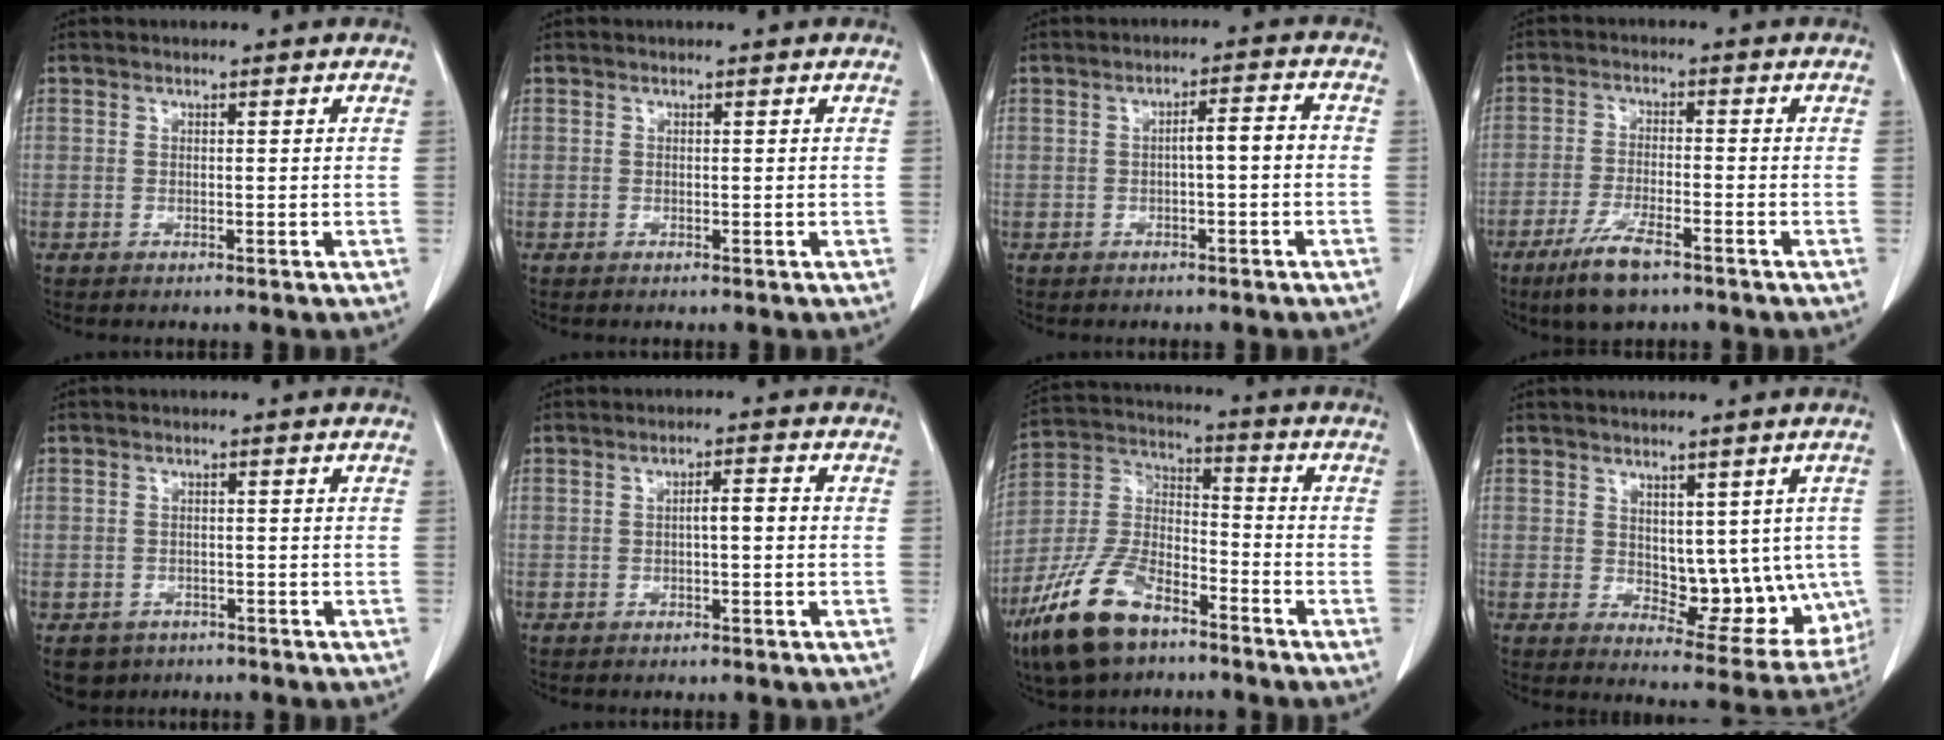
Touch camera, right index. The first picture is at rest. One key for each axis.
{"total": 0.0}
{"total": 3.4, "fx": -0.7, "fy": 0.5, "fz": 3.3, "tx": -0.049, "ty": 0.013, "tz": -0.009}
{"total": 7.3, "fx": -4.9, "fy": 1.4, "fz": 5.2, "tx": -0.111, "ty": -0.016, "tz": -0.083}
{"total": 3.8, "fx": -2.5, "fy": 2.9, "fz": 0.5, "tx": -0.010, "ty": 0.002, "tz": -0.033}
{"total": 2.5, "fx": -0.3, "fy": 0.4, "fz": 2.4, "tx": -0.038, "ty": 0.005, "tz": -0.005}
{"total": 15.0, "fx": -9.8, "fy": 6.1, "fz": 9.6, "tx": -0.214, "ty": -0.007, "tz": -0.186}
{"total": 10.7, "fx": 0.4, "fy": 5.9, "fz": 8.9, "tx": -0.095, "ty": -0.003, "tz": 0.026}